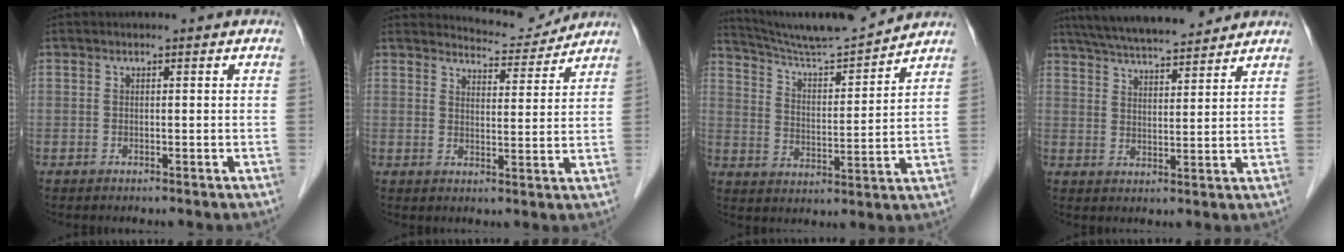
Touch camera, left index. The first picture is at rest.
{"total": 6.1, "force": [6.1, 0.5, -0.6], "torque": [0.000, -0.004, 0.084]}
{"total": 13.1, "force": [12.6, -0.8, 3.2], "torque": [-0.064, 0.002, 0.210]}
{"total": 14.0, "force": [12.6, 1.7, 5.8], "torque": [-0.104, 0.026, 0.201]}